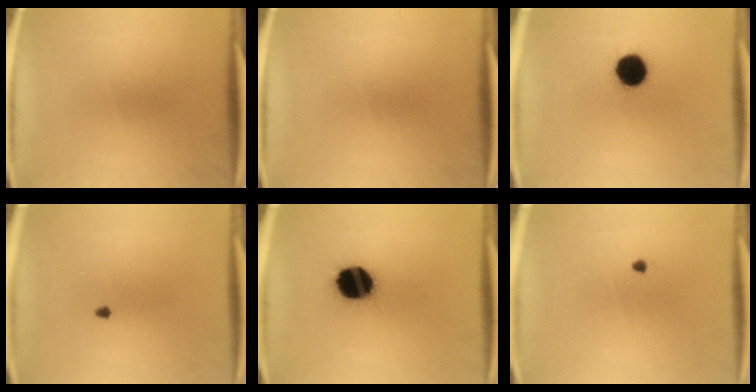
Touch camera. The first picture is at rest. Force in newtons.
{"total": 0.0}
{"total": 10.3}
{"total": 0.7}
{"total": 15.0}
{"total": 1.0}